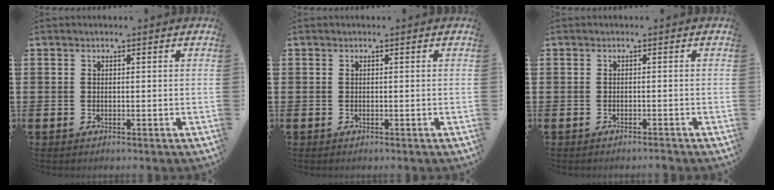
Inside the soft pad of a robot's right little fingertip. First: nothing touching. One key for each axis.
{"total": 0.0}
{"total": 0.7, "fx": -0.7, "fy": -0.1, "fz": 0.2, "tx": -0.003, "ty": -0.003, "tz": -0.014}